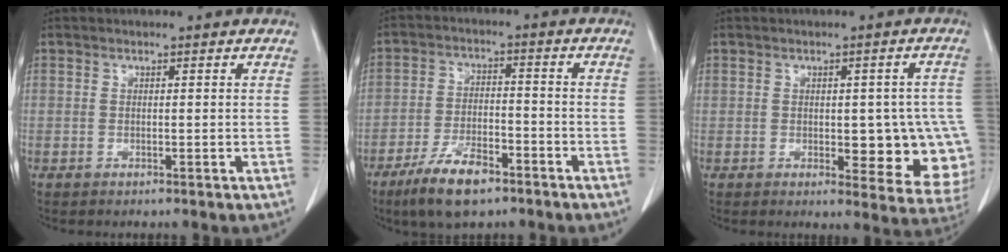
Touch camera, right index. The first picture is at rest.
{"total": 11.2, "force": [-7.9, 2.6, 7.6], "torque": [-0.146, -0.018, -0.139]}
{"total": 12.7, "force": [-1.3, 5.8, 11.2], "torque": [-0.114, 0.013, 0.000]}